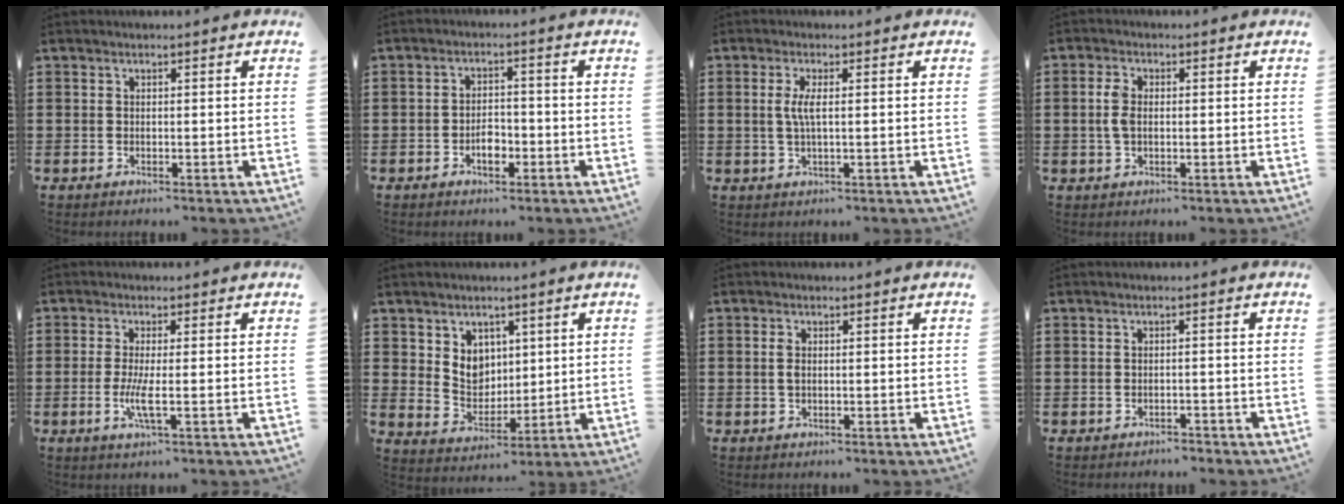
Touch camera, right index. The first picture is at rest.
{"total": 3.3, "force": [-1.5, 1.8, 2.4], "torque": [-0.038, -0.001, -0.028]}
{"total": 3.1, "force": [0.2, 0.4, 3.1], "torque": [-0.066, -0.006, 0.000]}
{"total": 3.3, "force": [0.2, 1.9, 2.7], "torque": [-0.072, 0.002, -0.002]}
{"total": 3.9, "force": [-0.8, 0.3, 3.8], "torque": [-0.081, -0.012, -0.019]}
{"total": 5.5, "force": [2.7, 4.6, 1.3], "torque": [-0.040, 0.003, 0.050]}
{"total": 1.5, "force": [0.1, 0.7, 1.3], "torque": [-0.027, 0.002, 0.000]}
{"total": 1.3, "force": [-1.2, 0.2, 0.0], "torque": [-0.006, 0.003, -0.028]}